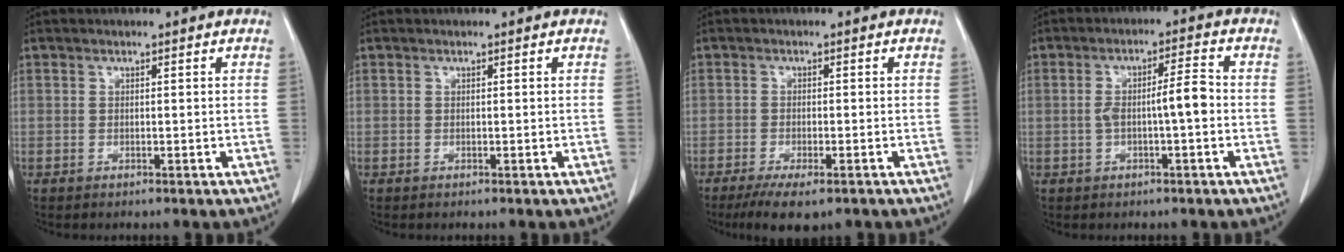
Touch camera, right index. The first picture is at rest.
{"total": 0.0}
{"total": 6.7, "force": [-4.7, 1.6, 4.5], "torque": [-0.068, -0.016, -0.070]}
{"total": 5.5, "force": [-0.8, 0.8, 5.4], "torque": [-0.097, 0.019, -0.009]}